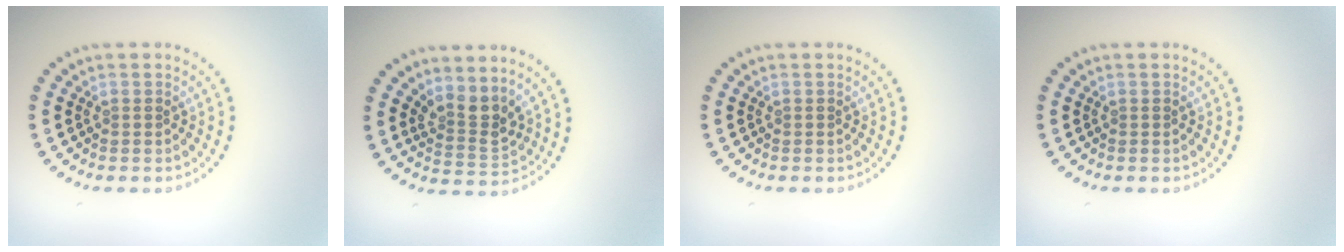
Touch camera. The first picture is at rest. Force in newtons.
{"total": 2.8, "press": 2.0, "slide": 2.0}
{"total": 0.0}
{"total": 0.0}